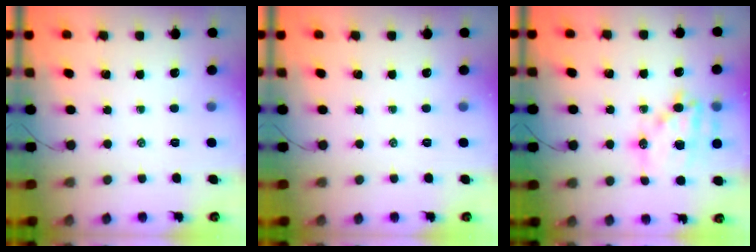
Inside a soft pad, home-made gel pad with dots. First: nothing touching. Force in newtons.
{"total": 0.0}
{"total": 17.2, "press": 16.8, "slide": 3.4}